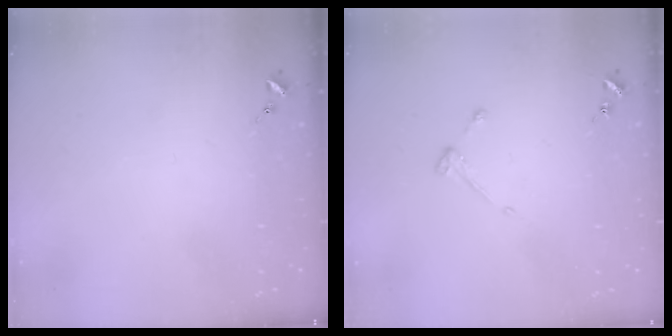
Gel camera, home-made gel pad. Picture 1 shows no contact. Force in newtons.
{"total": 3.0, "press": 3.0, "slide": 0.4}